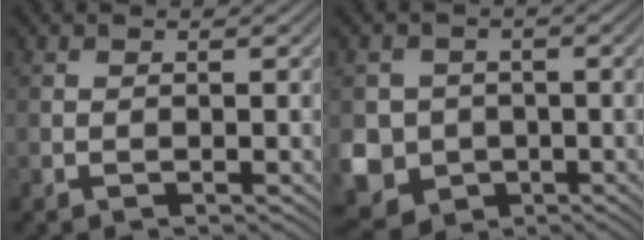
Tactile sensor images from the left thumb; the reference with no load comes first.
{"total": 7.6, "force": [-2.0, 7.0, 2.0], "torque": [-0.068, -0.024, -0.056]}